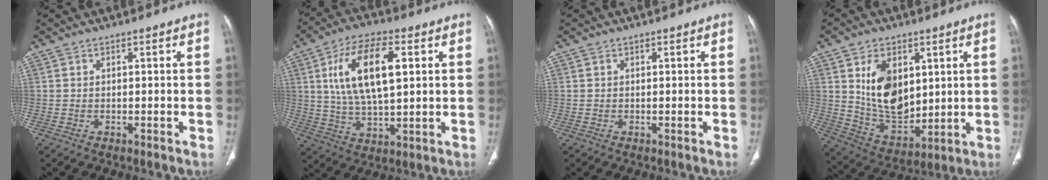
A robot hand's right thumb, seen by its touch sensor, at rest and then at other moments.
{"total": 15.6, "force": [4.0, 6.9, 13.4], "torque": [-0.245, 0.001, 0.075]}
{"total": 0.0}
{"total": 14.1, "force": [3.9, 9.1, 10.0], "torque": [-0.135, -0.029, 0.090]}